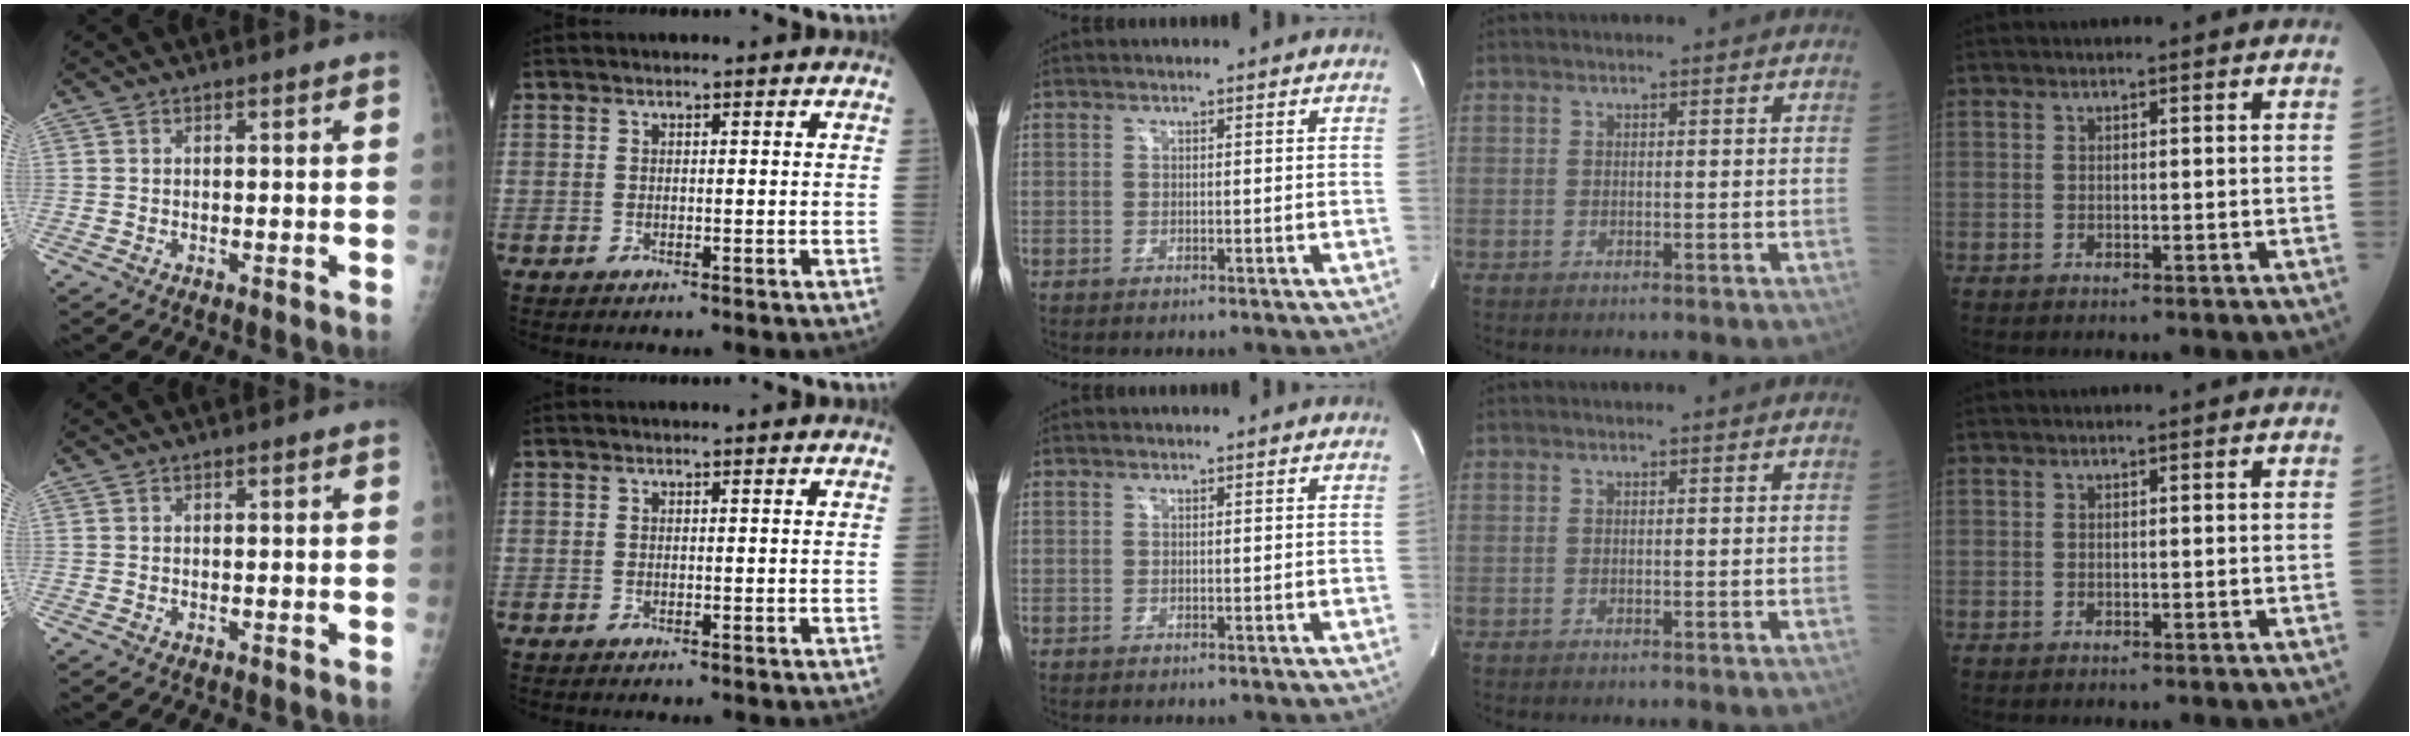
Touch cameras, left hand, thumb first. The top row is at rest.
{}